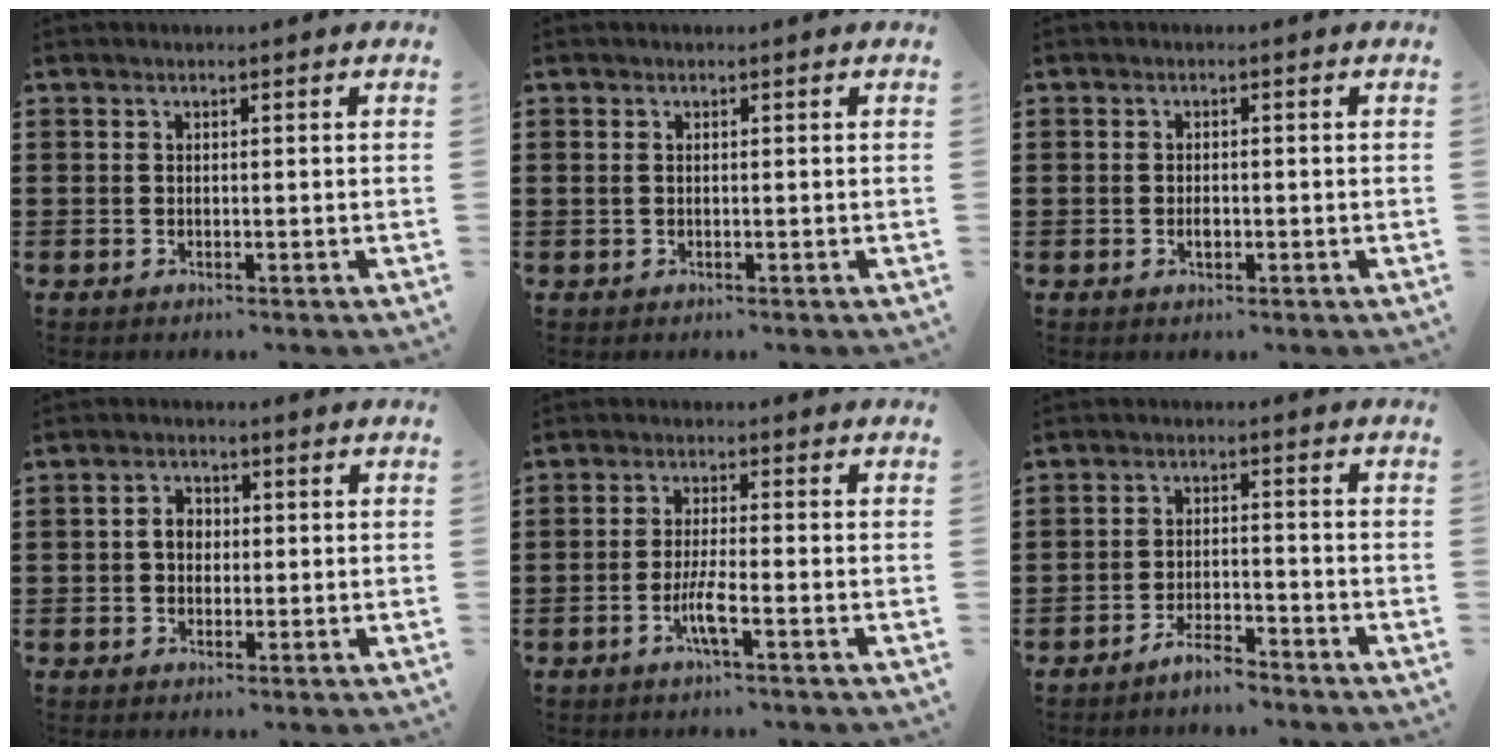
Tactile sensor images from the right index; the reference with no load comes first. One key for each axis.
{"total": 0.5, "fx": 0.2, "fy": 0.3, "fz": 0.4, "tx": -0.009, "ty": 0.002, "tz": 0.003}
{"total": 1.3, "fx": -0.4, "fy": 0.7, "fz": 1.1, "tx": -0.022, "ty": -0.005, "tz": -0.005}
{"total": 2.8, "fx": 0.1, "fy": 2.2, "fz": 1.7, "tx": -0.037, "ty": 0.010, "tz": 0.001}
{"total": 4.4, "fx": -2.0, "fy": 0.3, "fz": 3.9, "tx": -0.088, "ty": -0.014, "tz": -0.040}
{"total": 3.6, "fx": -3.5, "fy": 0.6, "fz": 1.0, "tx": -0.023, "ty": 0.008, "tz": -0.069}